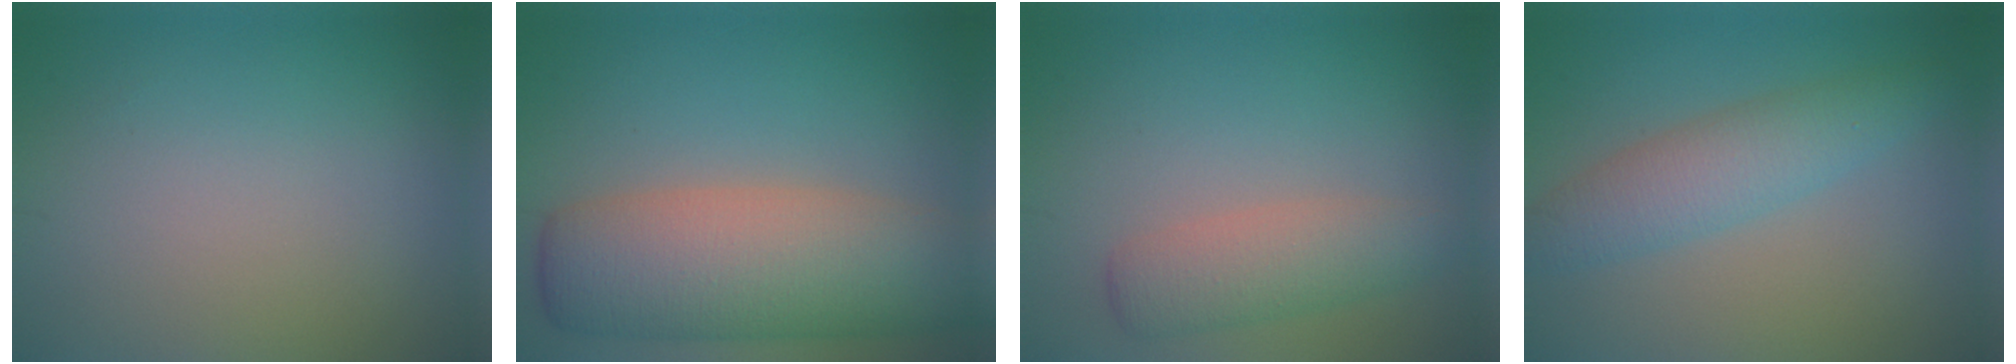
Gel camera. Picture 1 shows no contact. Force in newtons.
{"total": 10.6, "press": 10.5, "slide": 0.5}
{"total": 3.7, "press": 3.7, "slide": 0.1}
{"total": 4.2, "press": 4.2, "slide": 0.2}